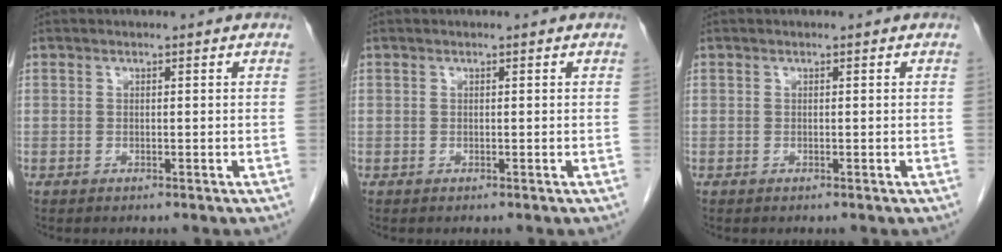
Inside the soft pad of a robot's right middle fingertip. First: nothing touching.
{"total": 0.0}
{"total": 0.0}